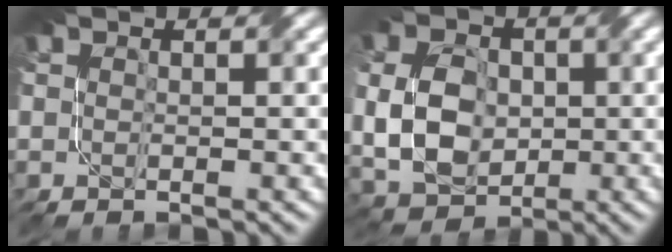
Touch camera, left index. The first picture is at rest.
{"total": 7.7, "force": [-1.1, 5.6, 5.2], "torque": [-0.112, -0.002, -0.028]}